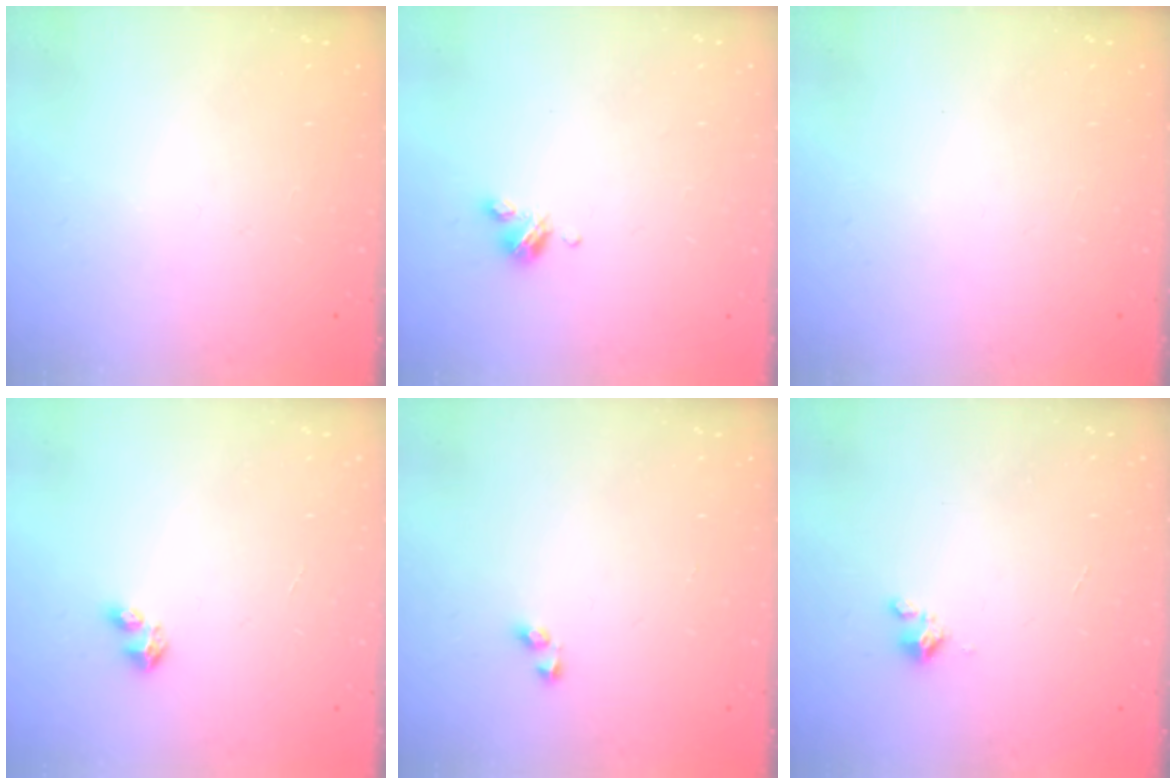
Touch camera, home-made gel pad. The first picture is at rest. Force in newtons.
{"total": 4.0, "press": 4.0, "slide": 0.3}
{"total": 0.0}
{"total": 3.0, "press": 2.9, "slide": 0.3}
{"total": 2.9, "press": 2.7, "slide": 1.1}
{"total": 0.9, "press": 0.9, "slide": 0.2}